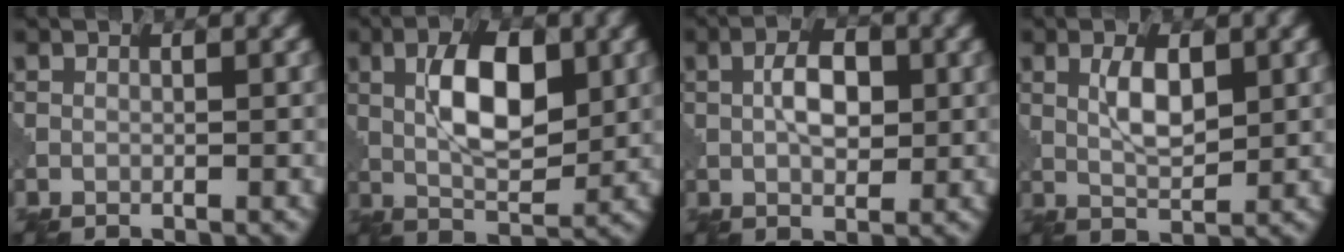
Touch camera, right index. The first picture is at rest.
{"total": 7.0, "force": [1.8, 3.0, 6.0], "torque": [-0.104, 0.004, 0.034]}
{"total": 3.5, "force": [0.9, 1.9, 2.9], "torque": [-0.055, 0.004, 0.014]}
{"total": 3.2, "force": [1.4, 1.2, 2.6], "torque": [-0.055, 0.001, 0.029]}